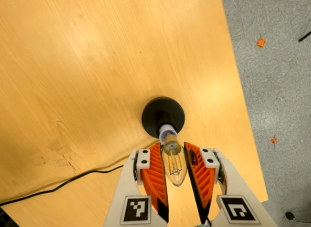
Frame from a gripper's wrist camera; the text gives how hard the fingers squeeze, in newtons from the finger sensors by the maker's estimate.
{"total": 11.7, "left": 12.1, "right": 11.3}